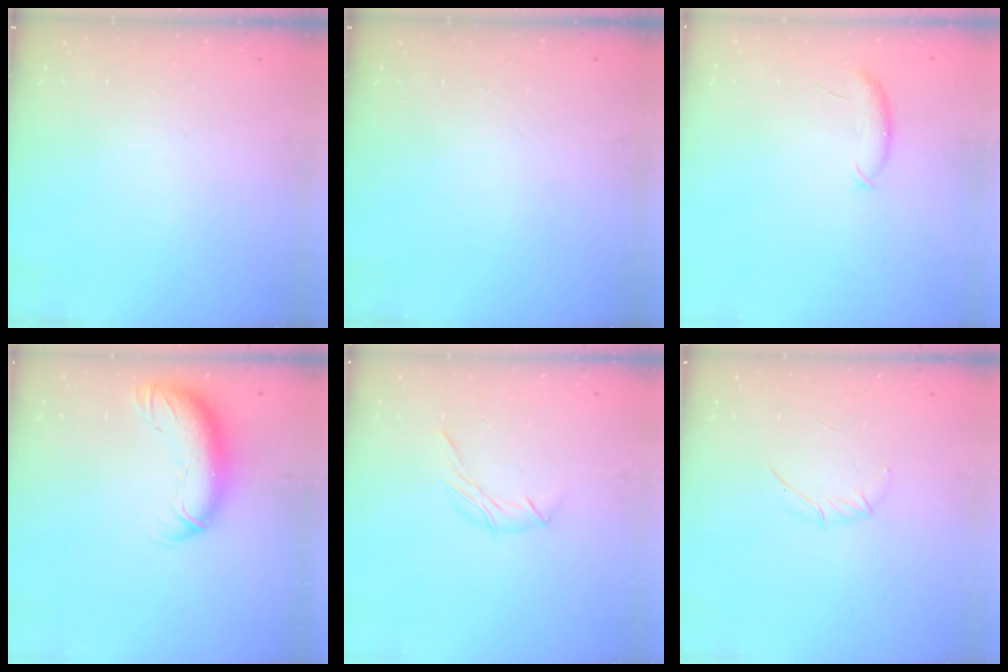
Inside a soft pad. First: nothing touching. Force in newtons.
{"total": 0.0}
{"total": 8.7, "press": 8.6, "slide": 1.2}
{"total": 13.1, "press": 12.7, "slide": 3.3}
{"total": 6.3, "press": 6.2, "slide": 0.8}
{"total": 4.0, "press": 3.9, "slide": 0.9}